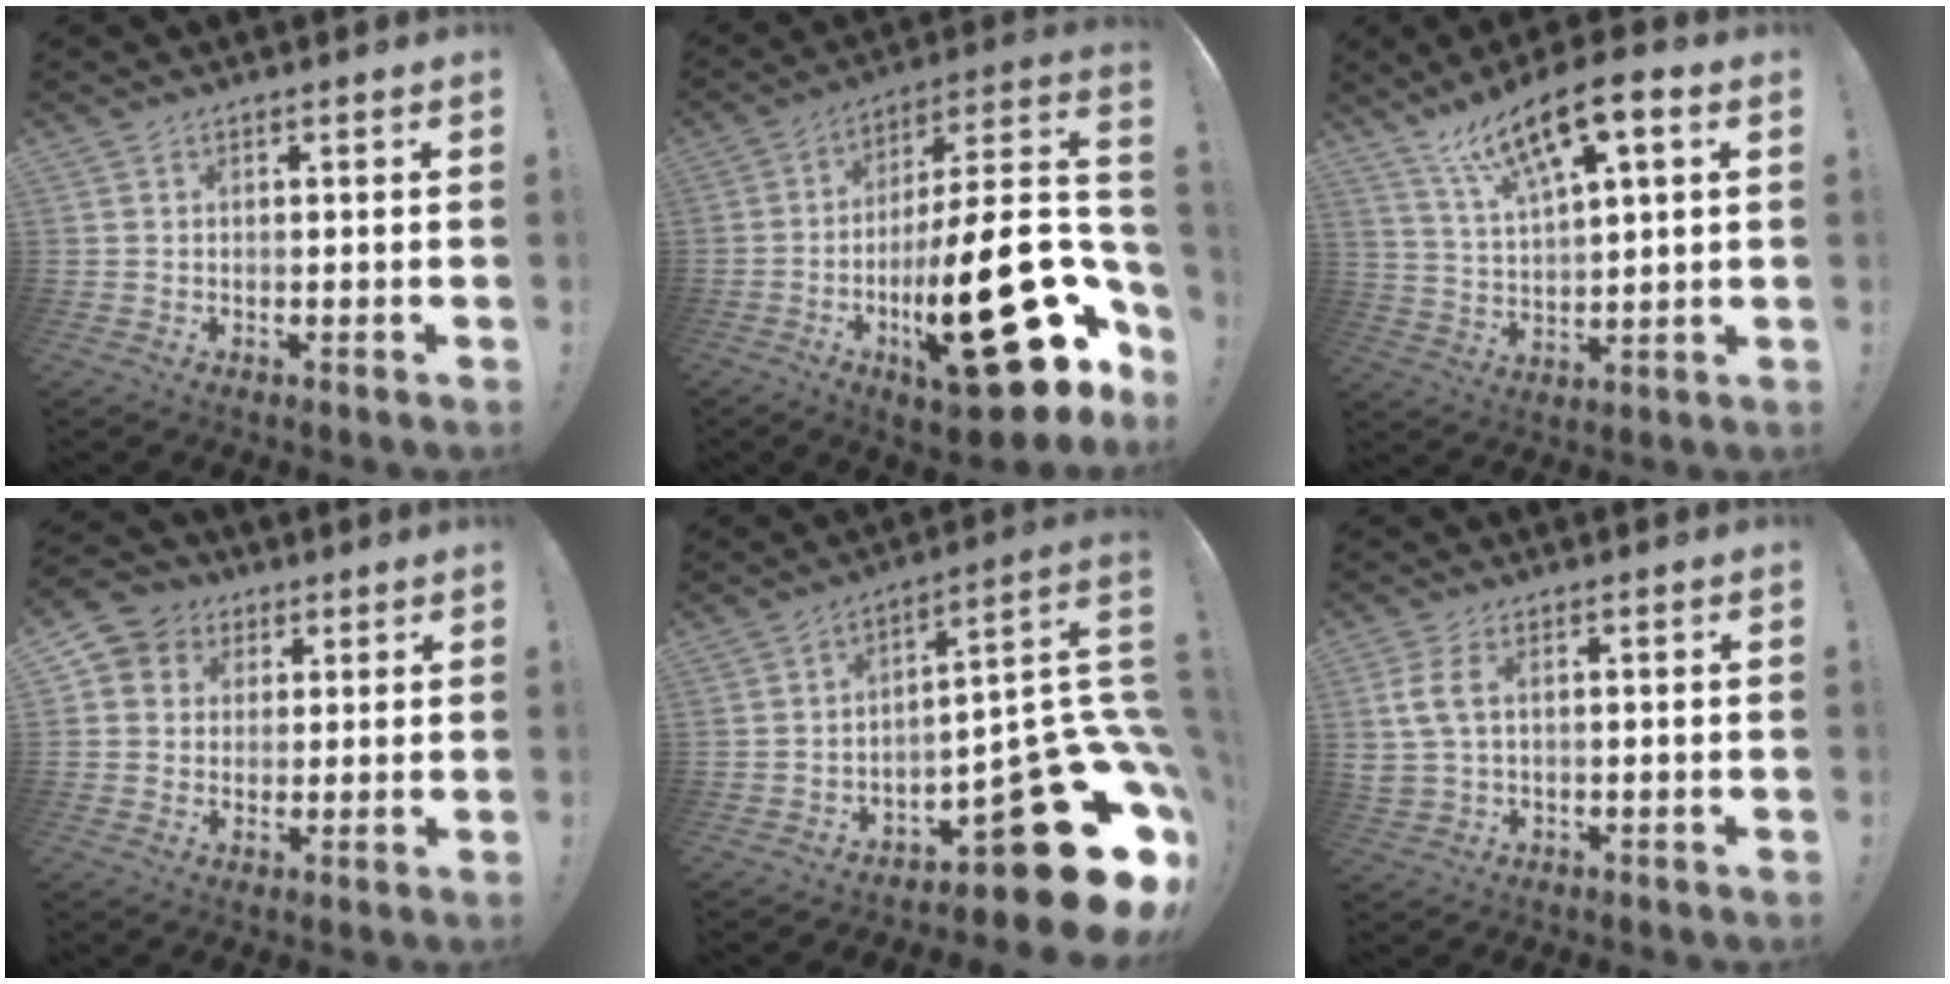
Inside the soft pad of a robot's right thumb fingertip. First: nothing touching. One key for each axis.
{"total": 33.2, "fx": -10.4, "fy": 9.4, "fz": 30.1, "tx": -0.443, "ty": 0.028, "tz": -0.150}
{"total": 13.2, "fx": 8.4, "fy": 3.6, "fz": 9.6, "tx": -0.165, "ty": -0.038, "tz": 0.140}
{"total": 6.0, "fx": 1.3, "fy": 5.7, "fz": 1.2, "tx": -0.018, "ty": -0.001, "tz": 0.028}
{"total": 21.4, "fx": -10.3, "fy": 6.6, "fz": 17.6, "tx": -0.185, "ty": 0.034, "tz": -0.156}
{"total": 6.6, "fx": 1.3, "fy": 3.6, "fz": 5.4, "tx": -0.109, "ty": -0.006, "tz": 0.025}